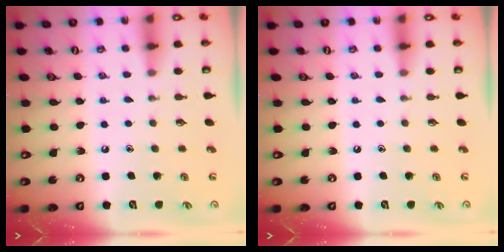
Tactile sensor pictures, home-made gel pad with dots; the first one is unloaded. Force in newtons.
{"total": 0.0}